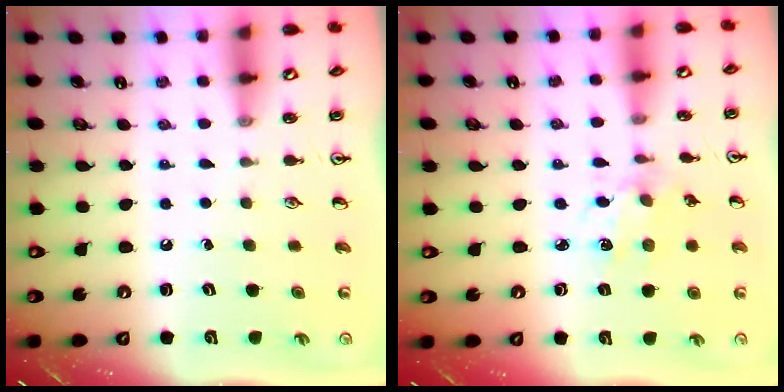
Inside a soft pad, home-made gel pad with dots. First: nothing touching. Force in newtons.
{"total": 3.0, "press": 2.9, "slide": 0.6}